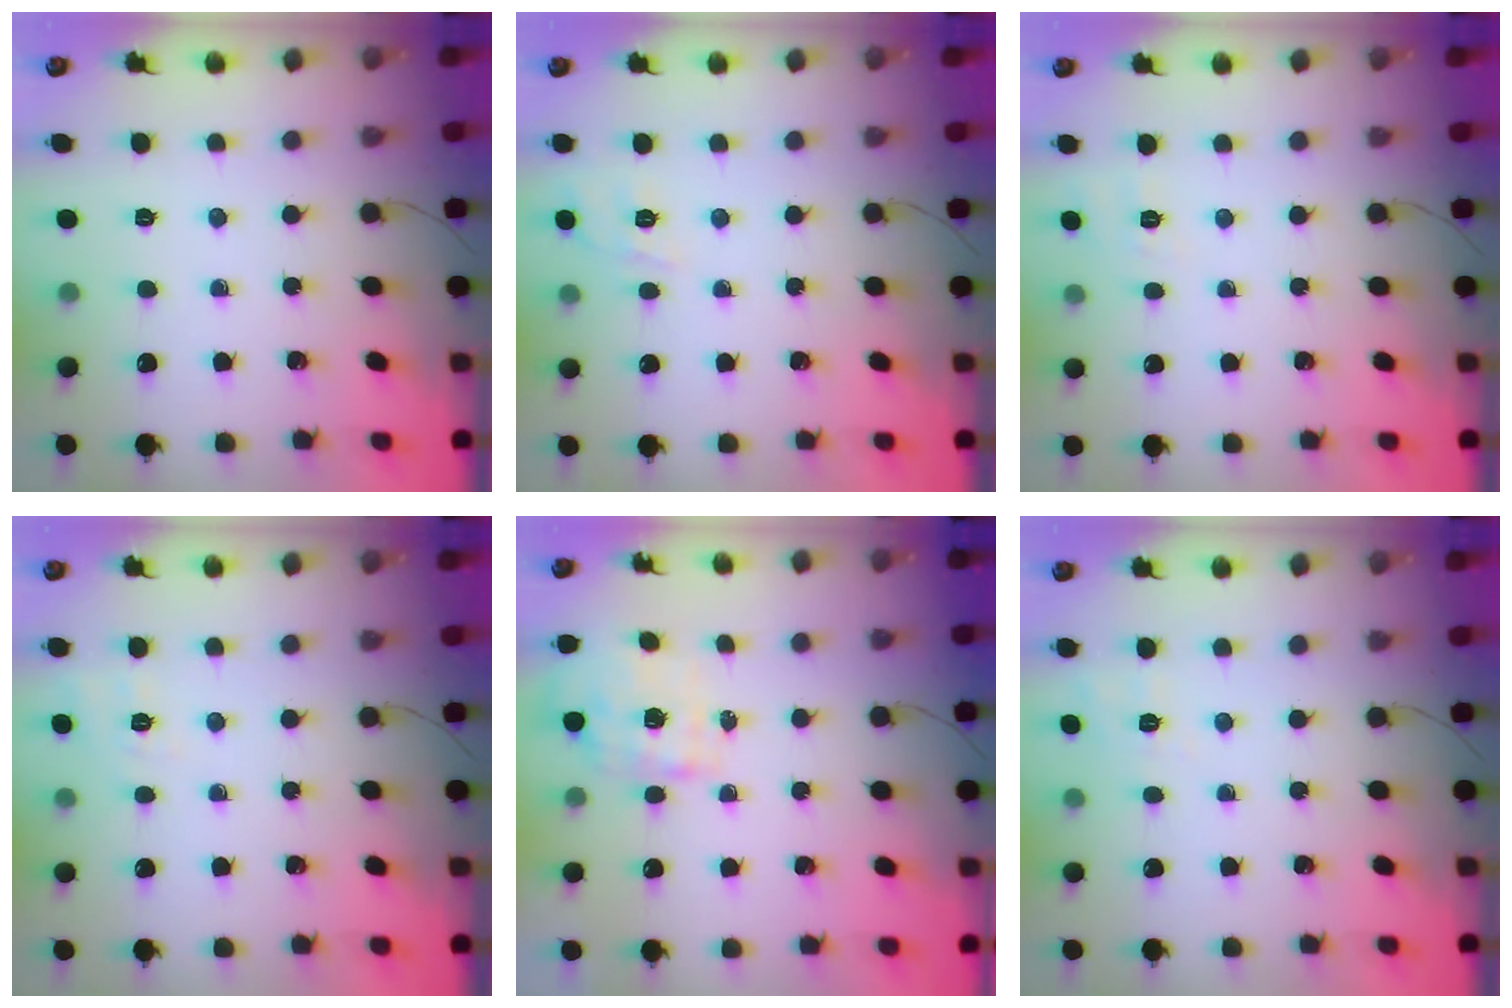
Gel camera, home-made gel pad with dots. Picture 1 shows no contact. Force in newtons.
{"total": 7.1, "press": 6.8, "slide": 1.8}
{"total": 6.4, "press": 6.1, "slide": 1.9}
{"total": 1.7, "press": 0.0, "slide": 1.7}
{"total": 1.9, "press": 1.9, "slide": 0.5}
{"total": 3.3, "press": 2.7, "slide": 1.9}